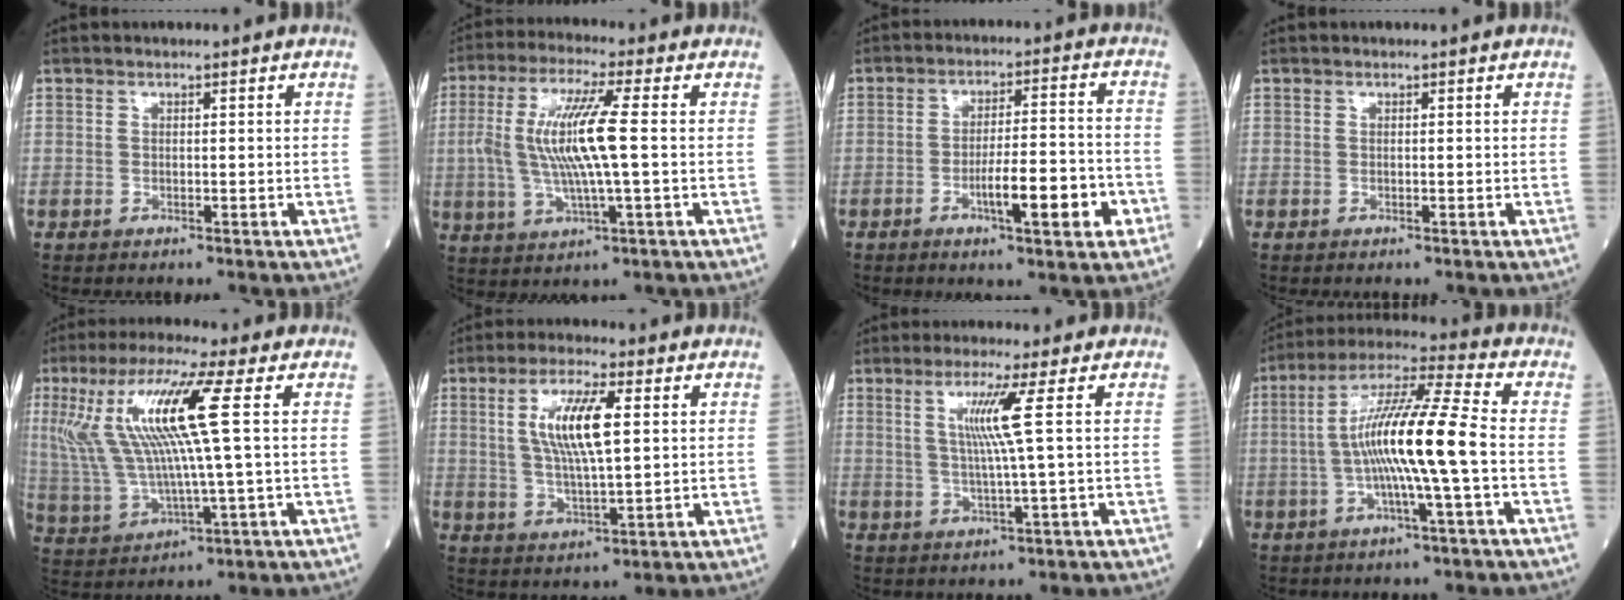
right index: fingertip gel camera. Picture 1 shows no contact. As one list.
[{"total": 11.5, "force": [0.5, 1.1, 11.4], "torque": [-0.239, 0.008, 0.008]}, {"total": 9.6, "force": [-3.7, 1.4, 8.8], "torque": [-0.141, 0.005, -0.055]}, {"total": 0.0}, {"total": 14.9, "force": [3.9, 0.5, 14.4], "torque": [-0.319, 0.012, 0.074]}, {"total": 10.0, "force": [2.4, 1.9, 9.5], "torque": [-0.185, 0.003, 0.047]}, {"total": 5.9, "force": [1.6, -1.7, 5.5], "torque": [-0.103, -0.005, 0.035]}, {"total": 14.1, "force": [-1.5, -0.2, 14.0], "torque": [-0.256, 0.010, -0.037]}]